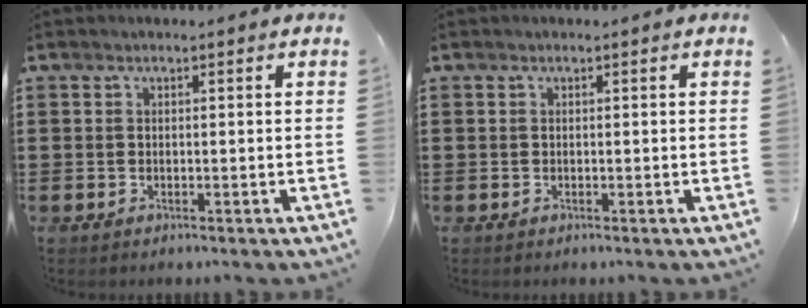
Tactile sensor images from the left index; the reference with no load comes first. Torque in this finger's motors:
{"motor_torque": [0.00, 0.00, 0.03, 0.00]}